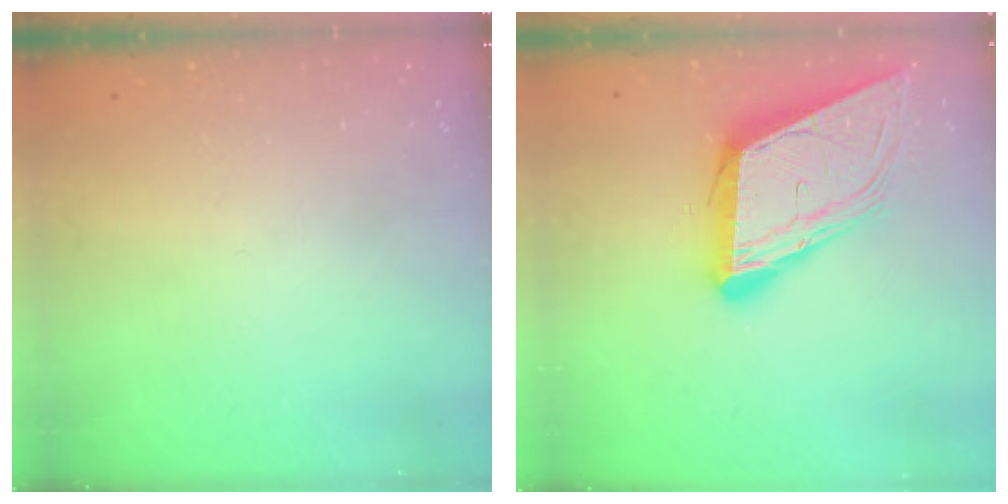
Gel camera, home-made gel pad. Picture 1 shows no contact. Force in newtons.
{"total": 14.8, "press": 14.1, "slide": 4.2}